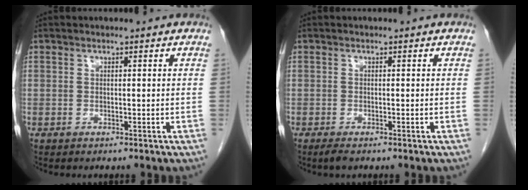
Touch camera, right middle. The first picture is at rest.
{"total": 1.3, "force": [-1.0, 0.3, 0.8], "torque": [-0.021, -0.004, -0.016]}